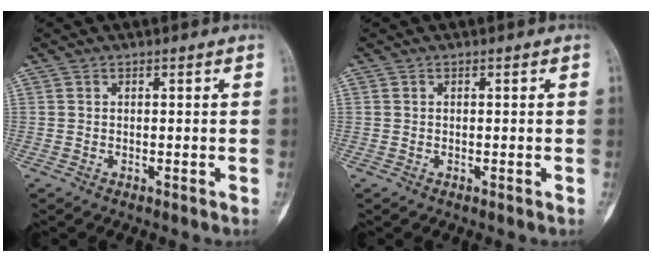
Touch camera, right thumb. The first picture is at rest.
{"total": 0.0}